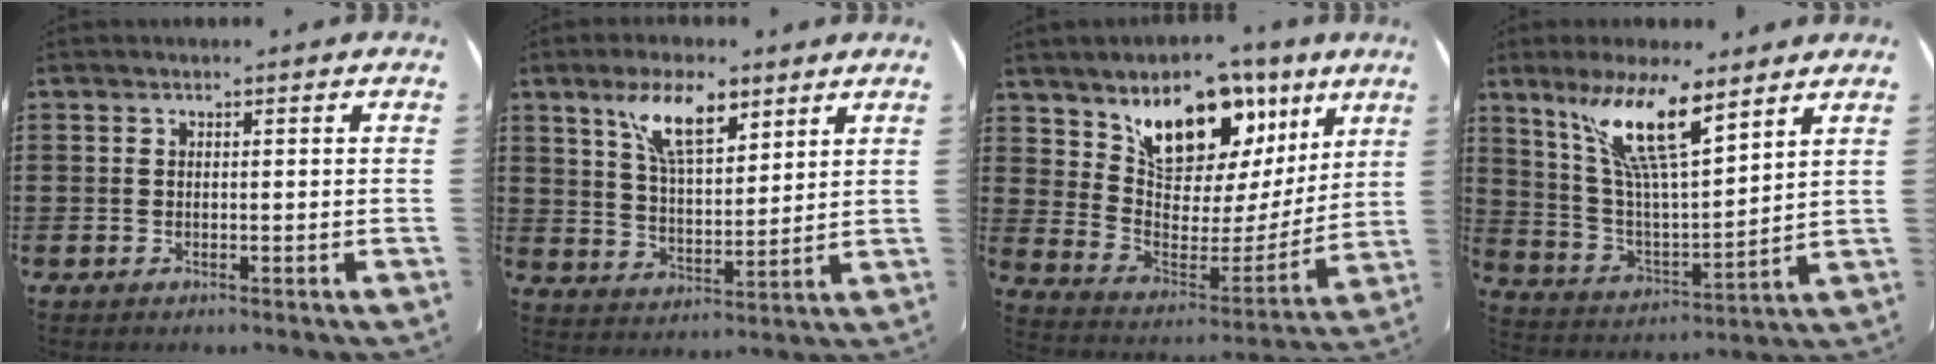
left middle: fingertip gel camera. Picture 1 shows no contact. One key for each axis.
{"total": 9.7, "fx": 6.4, "fy": 3.5, "fz": 6.3, "tx": -0.125, "ty": -0.011, "tz": 0.113}
{"total": 11.0, "fx": 8.4, "fy": 5.4, "fz": 4.5, "tx": -0.104, "ty": -0.062, "tz": 0.150}
{"total": 12.7, "fx": 8.1, "fy": 2.9, "fz": 9.4, "tx": -0.208, "ty": -0.024, "tz": 0.143}